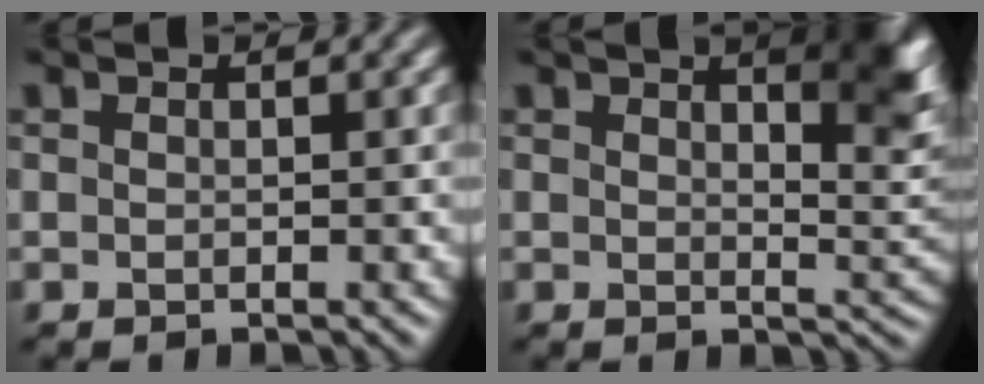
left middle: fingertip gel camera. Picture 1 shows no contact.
{"total": 5.0, "force": [2.7, 1.5, 3.9], "torque": [-0.037, -0.001, 0.042]}